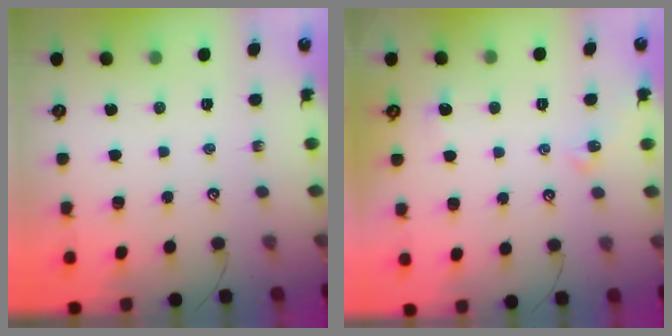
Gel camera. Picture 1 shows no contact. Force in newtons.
{"total": 1.4, "press": 1.3, "slide": 0.5}